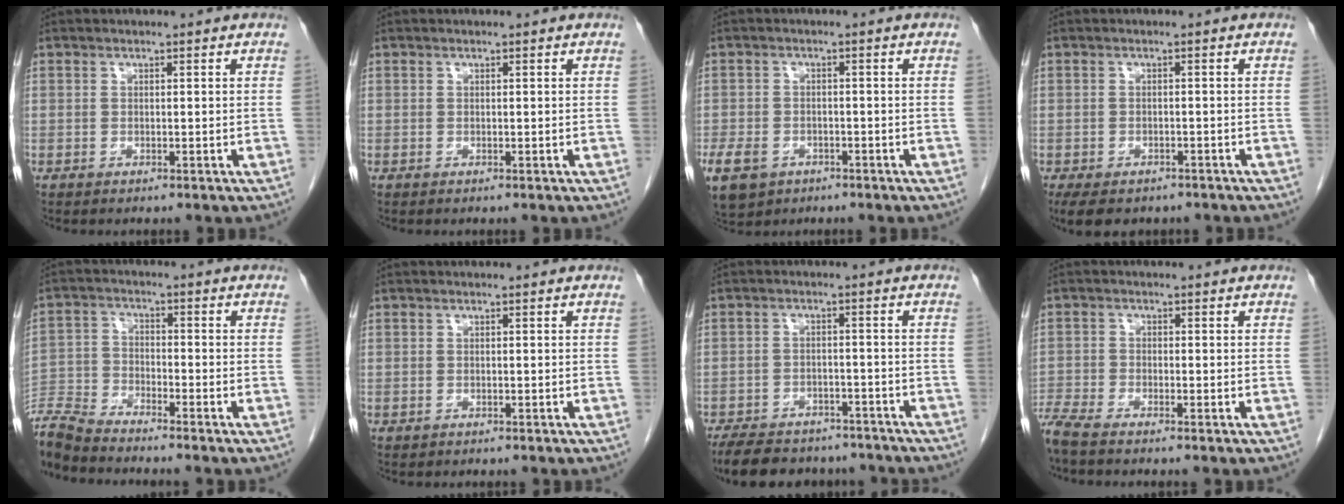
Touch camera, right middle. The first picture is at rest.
{"total": 0.0}
{"total": 12.9, "force": [-6.5, 9.8, 5.4], "torque": [-0.163, -0.007, -0.092]}
{"total": 9.3, "force": [-7.0, 4.5, 4.1], "torque": [-0.076, -0.005, -0.093]}
{"total": 8.8, "force": [-8.6, -0.4, 1.7], "torque": [-0.040, -0.007, -0.171]}
{"total": 0.0}
{"total": 15.2, "force": [-13.0, 5.7, 5.4], "torque": [-0.121, -0.003, -0.176]}
{"total": 4.3, "force": [-3.9, -0.3, 1.8], "torque": [-0.042, -0.007, -0.078]}